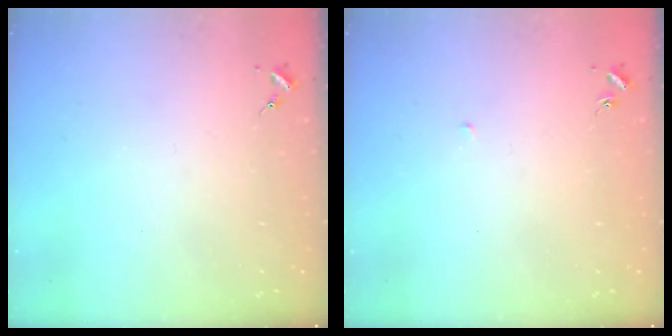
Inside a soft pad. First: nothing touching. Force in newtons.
{"total": 1.6, "press": 1.6, "slide": 0.1}